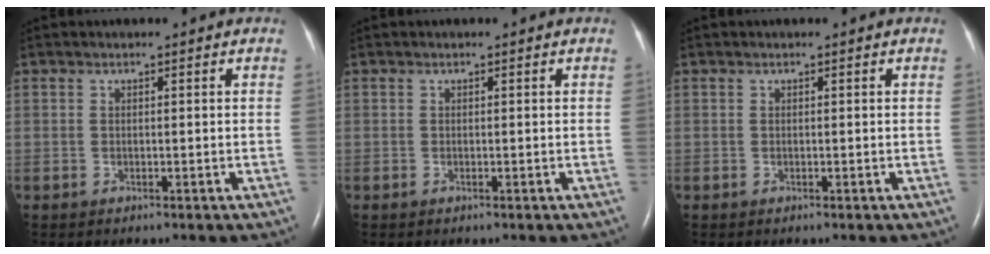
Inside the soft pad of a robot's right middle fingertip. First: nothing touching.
{"total": 0.0}
{"total": 0.0}